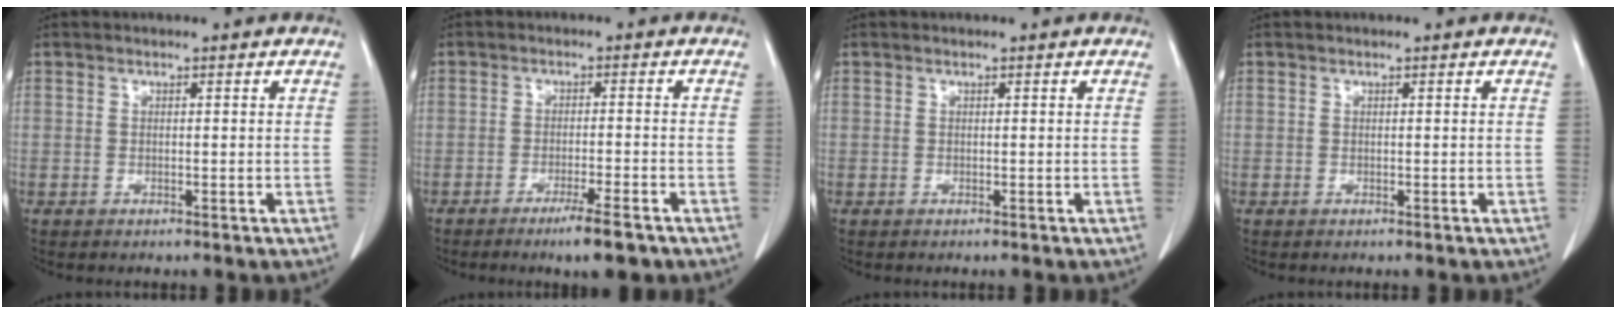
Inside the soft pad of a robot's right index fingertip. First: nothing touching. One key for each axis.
{"total": 5.6, "fx": -3.8, "fy": 0.2, "fz": 4.0, "tx": -0.063, "ty": -0.010, "tz": -0.059}
{"total": 0.0}
{"total": 0.0}